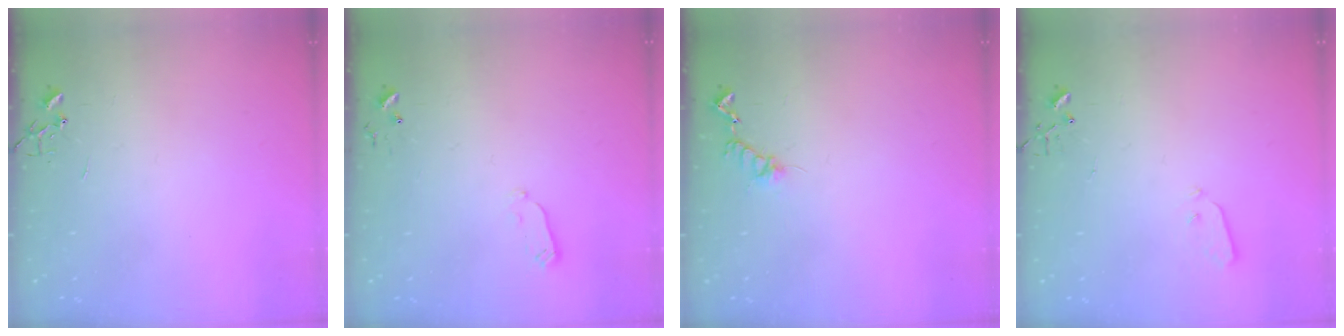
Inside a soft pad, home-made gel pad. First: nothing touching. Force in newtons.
{"total": 2.9, "press": 2.9, "slide": 0.4}
{"total": 8.7, "press": 8.6, "slide": 0.7}
{"total": 3.7, "press": 3.7, "slide": 0.1}